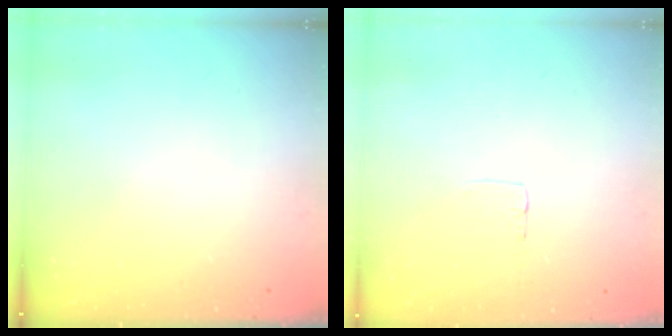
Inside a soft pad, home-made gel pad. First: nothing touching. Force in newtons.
{"total": 2.7, "press": 2.7, "slide": 0.1}